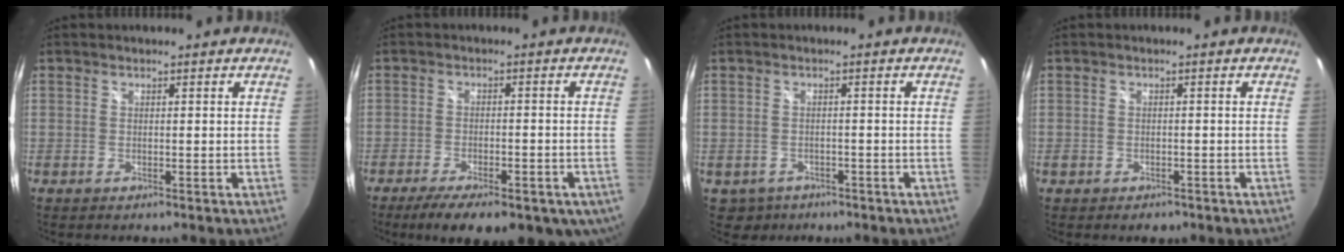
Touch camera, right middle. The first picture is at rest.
{"total": 15.7, "force": [-10.2, 6.1, 10.3], "torque": [-0.177, -0.040, -0.133]}
{"total": 4.1, "force": [-2.1, 3.4, 1.0], "torque": [-0.031, -0.004, -0.024]}
{"total": 2.4, "force": [-1.4, 1.7, 1.0], "torque": [-0.021, -0.005, -0.018]}